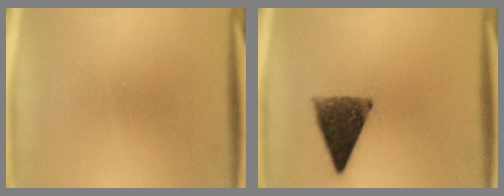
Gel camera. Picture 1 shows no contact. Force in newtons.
{"total": 9.9}